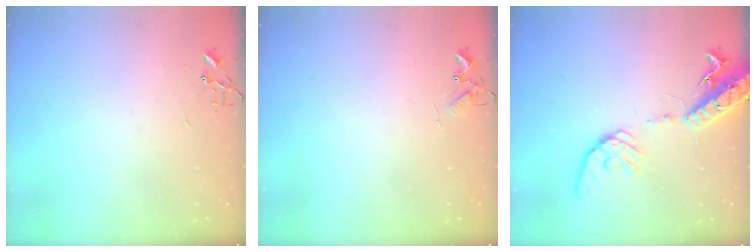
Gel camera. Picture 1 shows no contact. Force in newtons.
{"total": 5.9, "press": 5.9, "slide": 0.3}
{"total": 17.5, "press": 17.1, "slide": 3.5}